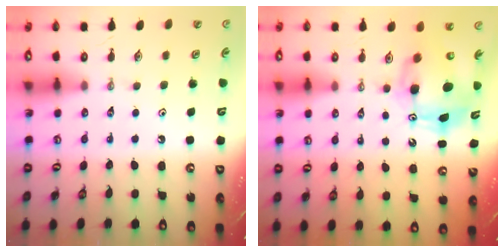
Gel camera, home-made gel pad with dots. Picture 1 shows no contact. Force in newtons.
{"total": 10.2, "press": 9.9, "slide": 2.3}